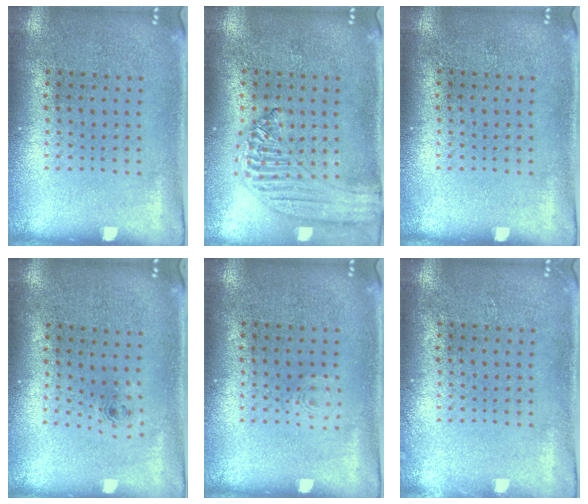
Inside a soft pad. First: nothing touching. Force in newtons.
{"total": 1.3, "press": 1.2, "slide": 0.2}
{"total": 0.0}
{"total": 0.8, "press": 0.4, "slide": 0.7}
{"total": 0.7, "press": 0.7, "slide": 0.2}
{"total": 0.6, "press": 0.6, "slide": 0.1}